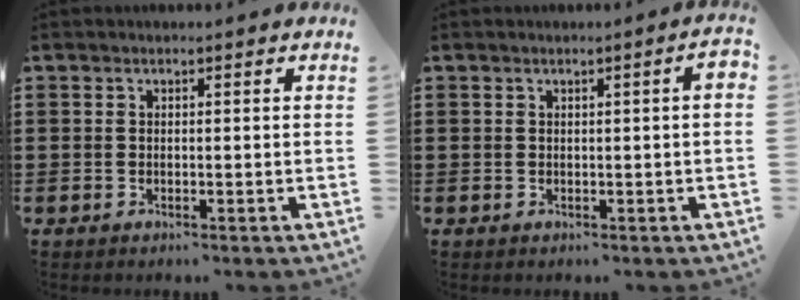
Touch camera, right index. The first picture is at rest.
{"total": 1.3, "force": [0.1, 0.0, 1.3], "torque": [-0.021, -0.002, 0.001]}